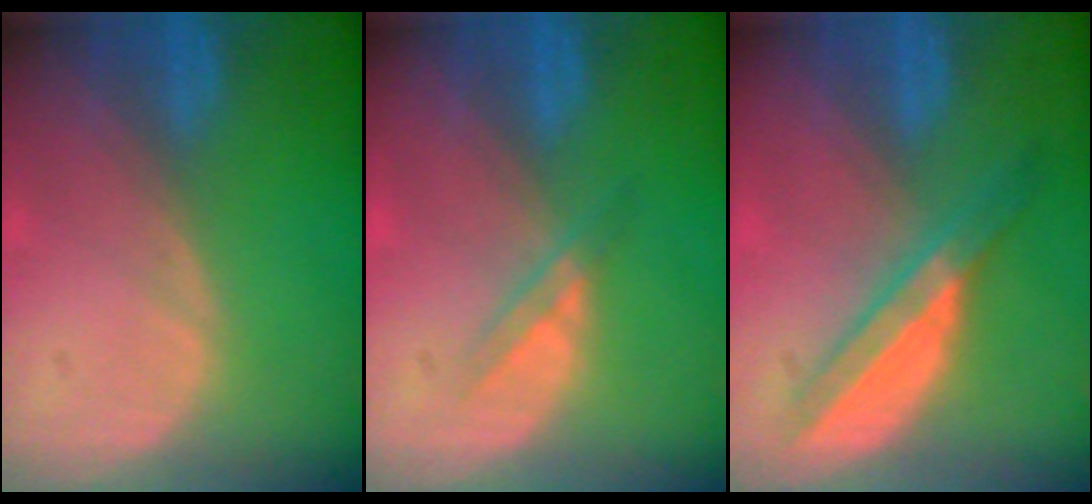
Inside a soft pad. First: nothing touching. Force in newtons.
{"total": 1.8, "press": 1.8, "slide": 0.2}
{"total": 6.1, "press": 5.4, "slide": 2.9}